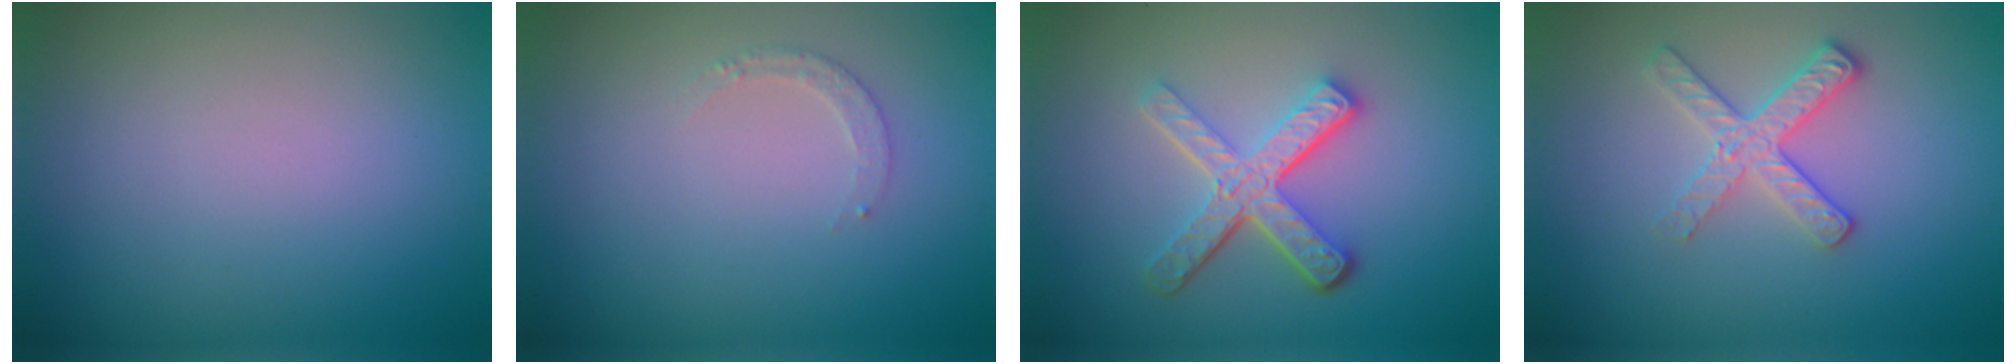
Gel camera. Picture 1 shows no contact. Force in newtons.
{"total": 1.3, "press": 1.2, "slide": 0.2}
{"total": 5.1, "press": 3.6, "slide": 3.5}
{"total": 2.8, "press": 2.6, "slide": 1.0}